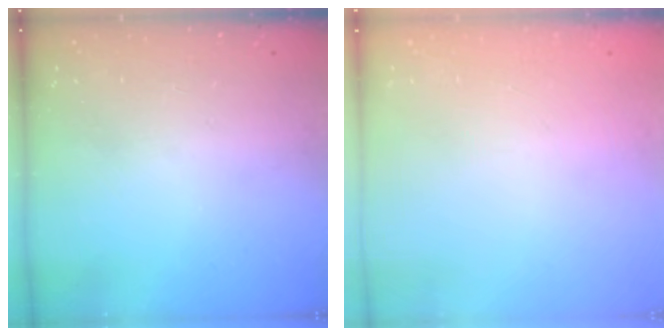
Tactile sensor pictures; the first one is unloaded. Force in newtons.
{"total": 2.7, "press": 2.6, "slide": 0.8}